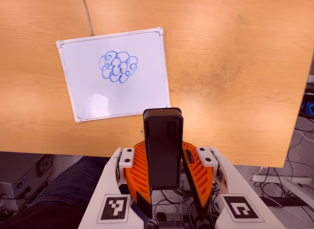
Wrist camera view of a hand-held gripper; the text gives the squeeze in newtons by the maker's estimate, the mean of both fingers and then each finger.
{"total": 5.6, "left": 5.7, "right": 5.6}